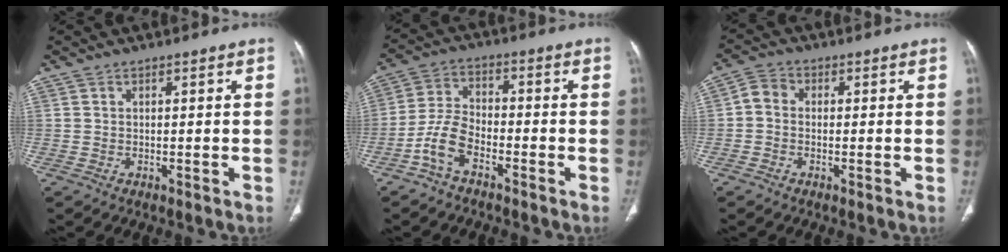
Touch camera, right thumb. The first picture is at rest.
{"total": 7.0, "force": [-3.9, 3.6, 4.5], "torque": [-0.091, 0.032, -0.085]}
{"total": 3.4, "force": [-0.4, 2.8, 2.0], "torque": [-0.026, 0.010, -0.021]}